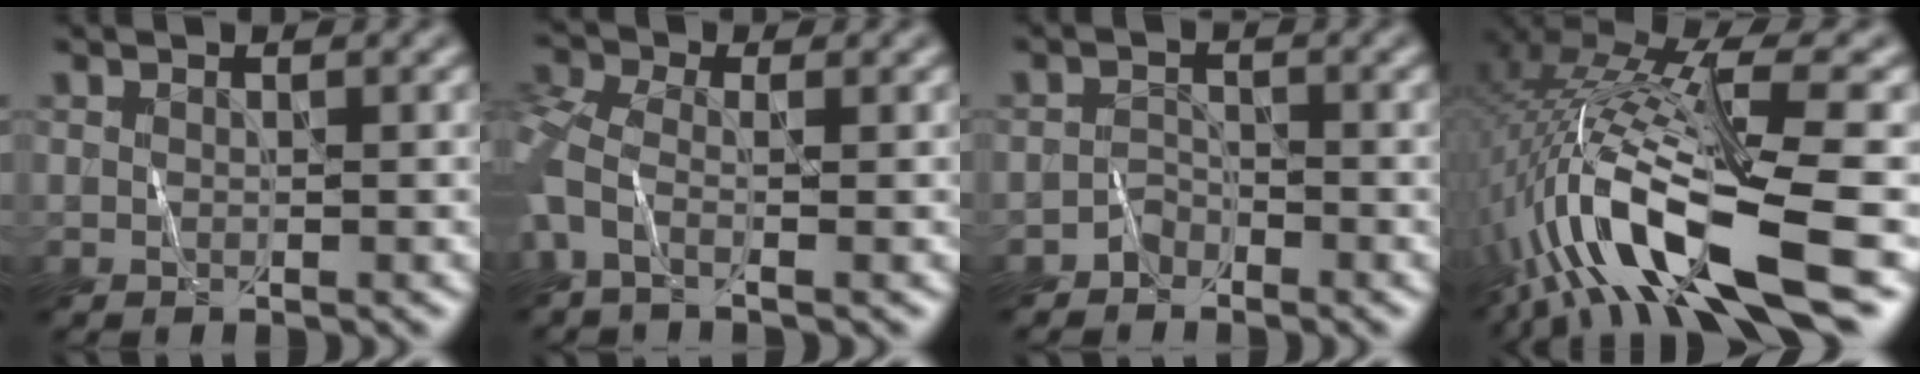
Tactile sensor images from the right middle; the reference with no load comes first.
{"total": 3.8, "force": [-0.6, 1.6, 3.4], "torque": [-0.097, -0.001, -0.026]}
{"total": 1.6, "force": [-1.4, 0.0, -0.8], "torque": [0.011, 0.008, -0.027]}
{"total": 14.1, "force": [-3.8, 3.3, 13.2], "torque": [-0.266, 0.008, -0.062]}